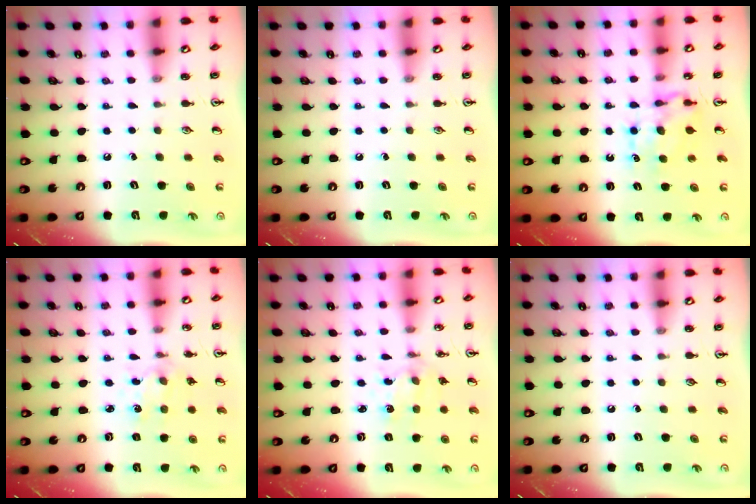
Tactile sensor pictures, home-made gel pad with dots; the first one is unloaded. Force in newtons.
{"total": 0.0}
{"total": 7.5, "press": 7.4, "slide": 0.7}
{"total": 2.0, "press": 2.0, "slide": 0.3}
{"total": 2.0, "press": 2.0, "slide": 0.3}
{"total": 0.0}